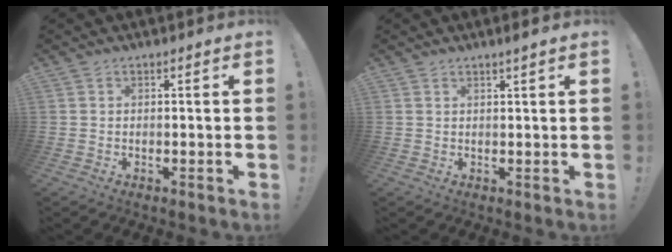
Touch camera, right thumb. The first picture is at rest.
{"total": 1.9, "force": [1.4, -0.1, 1.3], "torque": [-0.026, -0.001, 0.024]}